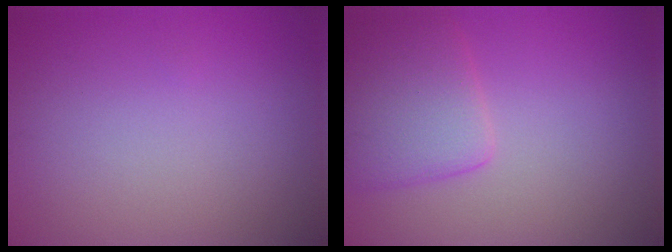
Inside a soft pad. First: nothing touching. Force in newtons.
{"total": 4.4, "press": 4.4, "slide": 0.4}